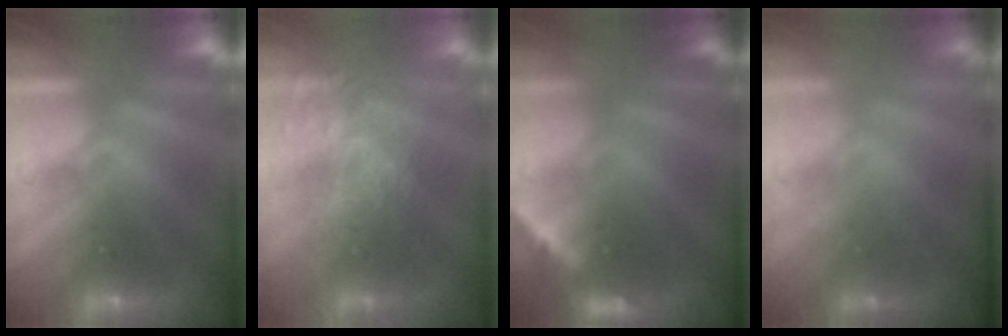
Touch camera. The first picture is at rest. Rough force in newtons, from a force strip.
{"total": 3.9}
{"total": 2.2}
{"total": 1.4}